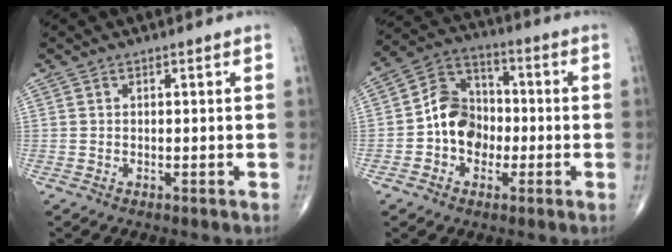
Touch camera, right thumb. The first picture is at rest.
{"total": 10.4, "force": [-1.8, 8.5, 5.8], "torque": [-0.070, 0.039, -0.044]}